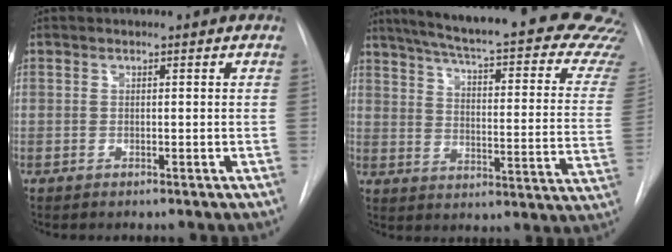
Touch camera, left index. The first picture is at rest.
{"total": 32.7, "force": [28.0, 3.7, 16.3], "torque": [-0.203, -0.097, 0.332]}